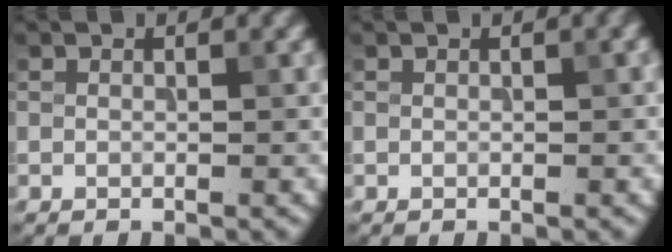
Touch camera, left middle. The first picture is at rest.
{"total": 0.5, "force": [0.2, 0.0, 0.5], "torque": [-0.007, 0.006, 0.003]}